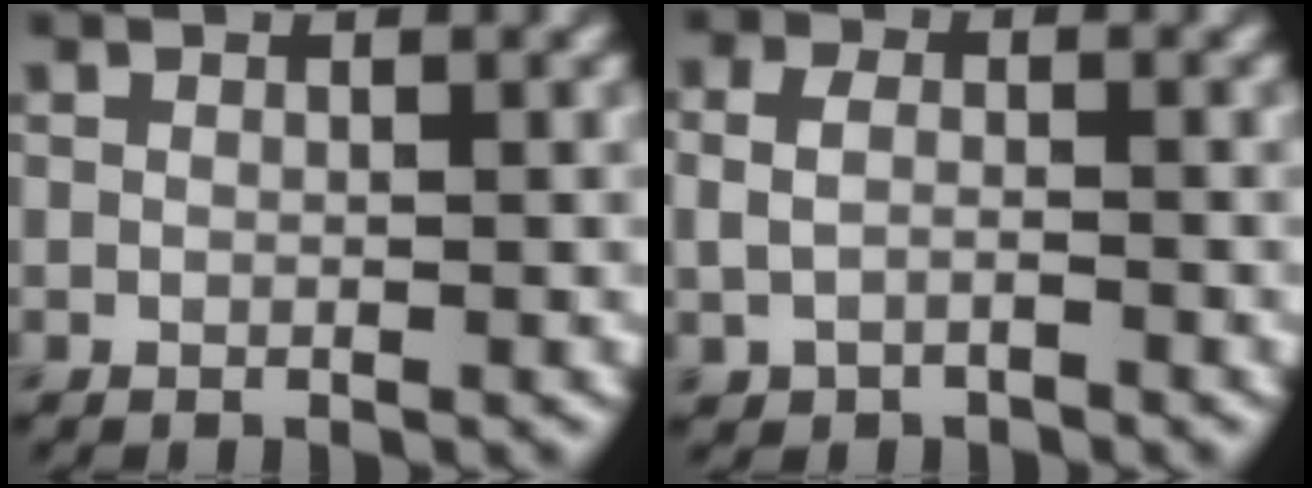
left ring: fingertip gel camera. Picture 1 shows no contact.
{"total": 2.3, "force": [-0.6, 1.6, 1.5], "torque": [-0.031, 0.001, -0.014]}